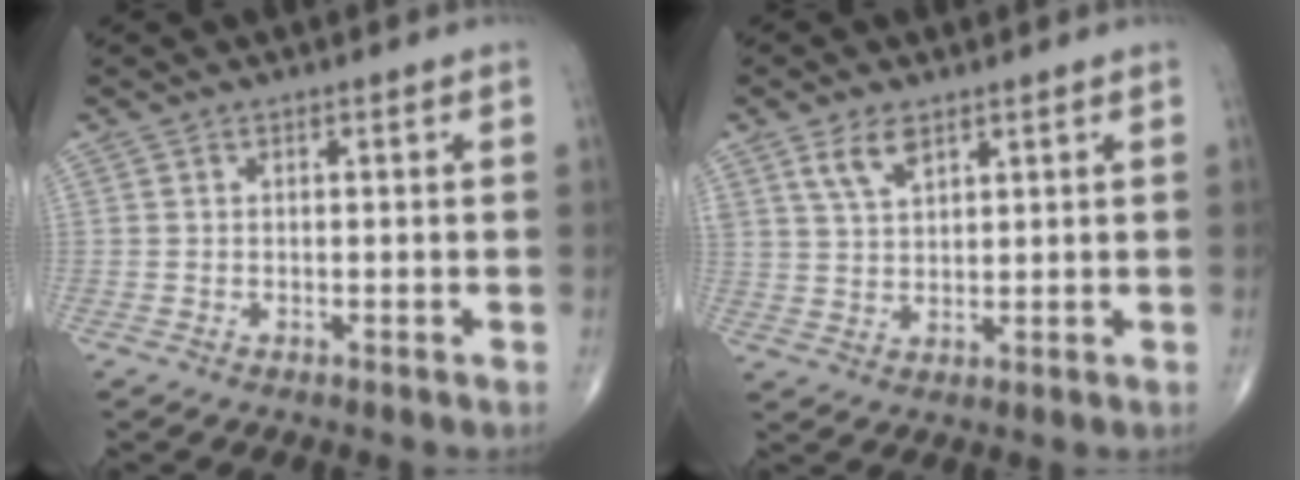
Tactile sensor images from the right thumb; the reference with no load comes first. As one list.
[{"total": 5.1, "force": [3.1, 2.5, 3.2], "torque": [-0.055, -0.014, 0.064]}]